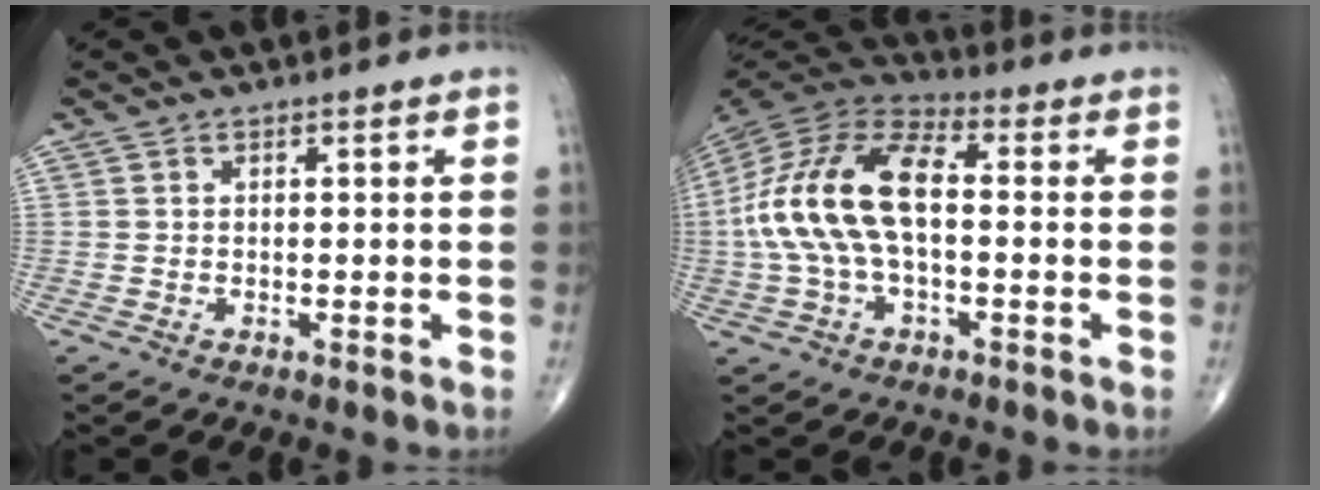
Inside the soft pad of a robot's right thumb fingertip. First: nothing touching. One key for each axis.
{"total": 17.4, "fx": -0.1, "fy": 8.9, "fz": 15.0, "tx": -0.312, "ty": 0.038, "tz": -0.008}